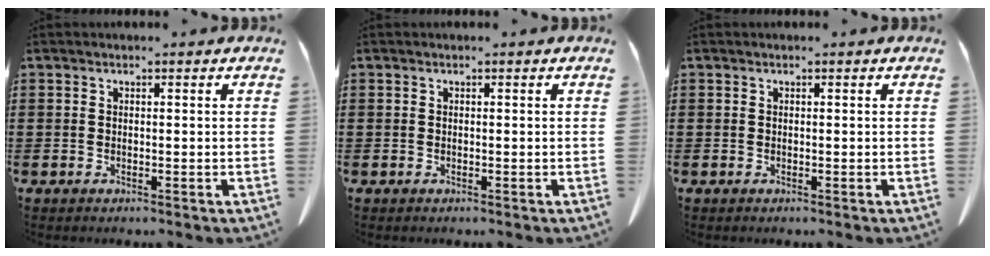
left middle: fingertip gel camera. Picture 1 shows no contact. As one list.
[{"total": 0.0}, {"total": 0.0}]